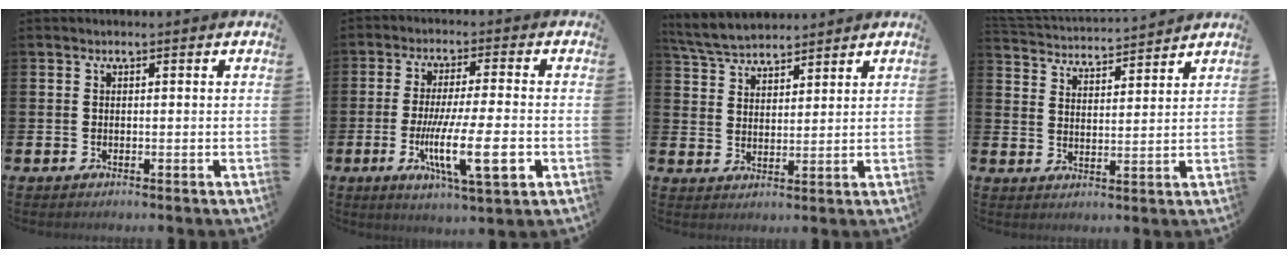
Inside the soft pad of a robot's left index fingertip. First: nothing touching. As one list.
[{"total": 10.9, "force": [-2.9, 2.0, 10.3], "torque": [-0.172, -0.008, -0.047]}, {"total": 5.2, "force": [5.0, 1.1, 0.8], "torque": [-0.032, -0.022, 0.092]}, {"total": 3.9, "force": [3.9, 0.2, -0.3], "torque": [-0.012, -0.036, 0.066]}]